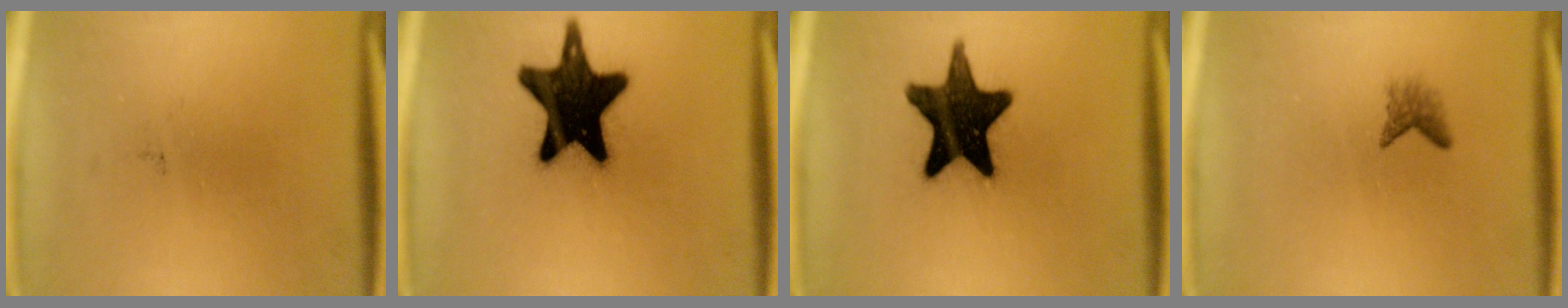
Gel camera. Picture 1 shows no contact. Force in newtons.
{"total": 20.1}
{"total": 16.6}
{"total": 1.6}